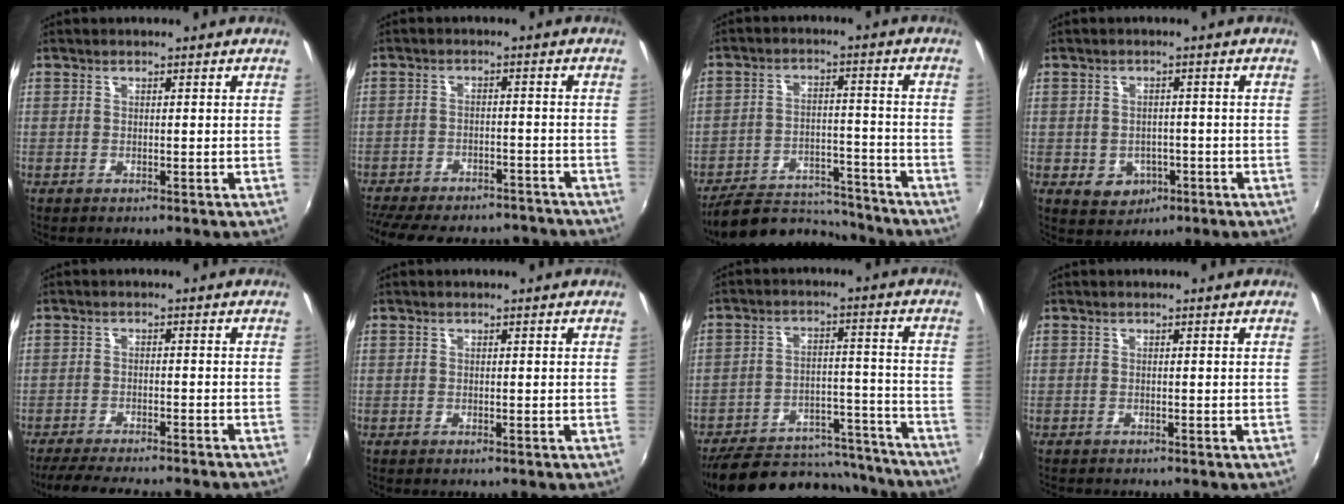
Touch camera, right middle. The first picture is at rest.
{"total": 21.4, "force": [-18.3, 7.3, 8.4], "torque": [-0.188, -0.002, -0.240]}
{"total": 14.2, "force": [-13.1, 4.0, 4.1], "torque": [-0.091, 0.012, -0.191]}
{"total": 5.3, "force": [-1.8, 4.5, 2.1], "torque": [-0.050, 0.004, -0.011]}
{"total": 12.9, "force": [-11.4, 1.3, 5.9], "torque": [-0.124, -0.023, -0.167]}
{"total": 0.0}
{"total": 24.3, "force": [-21.1, 8.4, 8.6], "torque": [-0.163, 0.025, -0.267]}
{"total": 1.6, "force": [-1.5, 0.2, 0.4], "torque": [-0.013, -0.010, -0.023]}